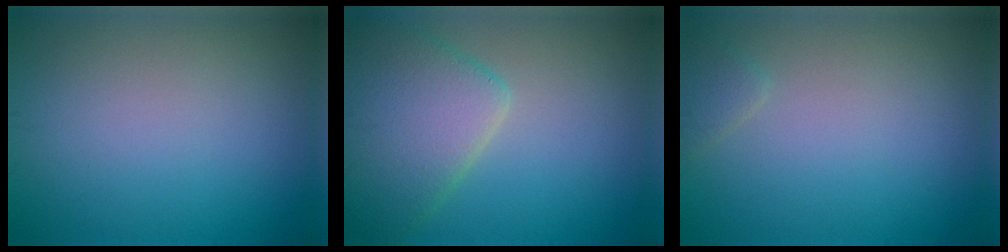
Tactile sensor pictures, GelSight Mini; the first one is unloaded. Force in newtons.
{"total": 6.5, "press": 6.5, "slide": 0.4}
{"total": 1.0, "press": 1.0, "slide": 0.0}